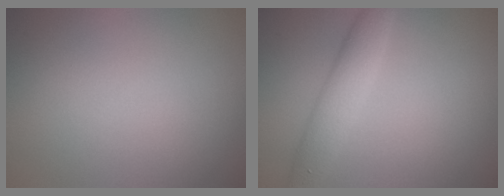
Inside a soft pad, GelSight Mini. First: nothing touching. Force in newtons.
{"total": 3.6, "press": 3.6, "slide": 0.1}